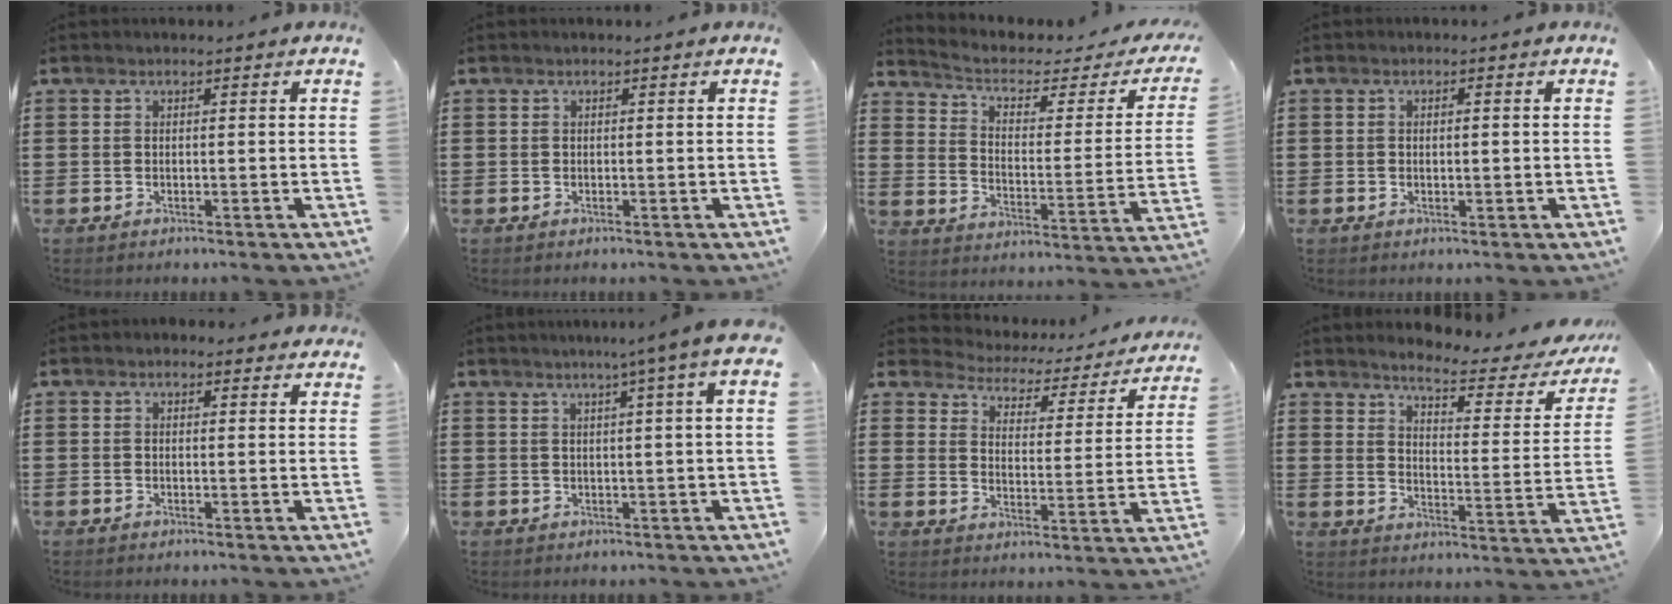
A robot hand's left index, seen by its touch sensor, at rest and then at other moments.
{"total": 0.0}
{"total": 3.3, "force": [1.9, 1.6, 2.3], "torque": [-0.059, -0.017, 0.023]}
{"total": 0.9, "force": [0.1, 0.2, 0.9], "torque": [-0.017, -0.002, 0.002]}
{"total": 1.1, "force": [0.7, 0.8, 0.4], "torque": [-0.011, 0.007, 0.012]}
{"total": 4.6, "force": [2.1, -0.7, 4.0], "torque": [-0.069, -0.006, 0.031]}
{"total": 2.8, "force": [2.7, 0.8, 0.0], "torque": [-0.023, -0.027, 0.037]}
{"total": 4.6, "force": [4.0, 0.5, 2.3], "torque": [-0.058, -0.031, 0.057]}